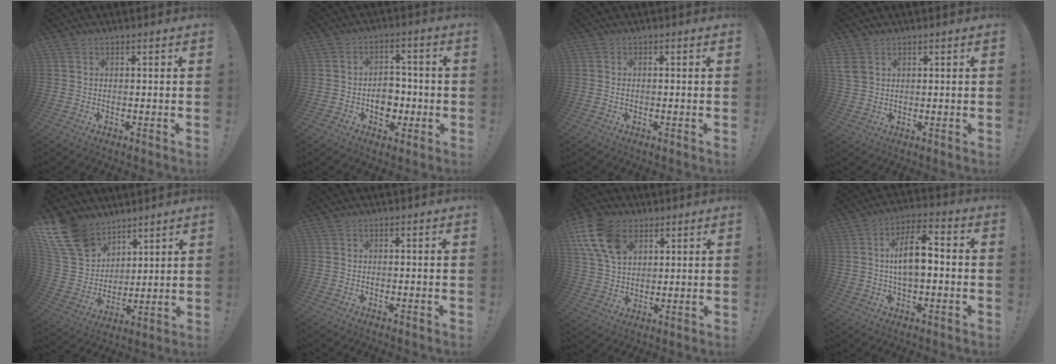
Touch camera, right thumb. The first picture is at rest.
{"total": 8.6, "force": [-1.8, 6.8, 4.9], "torque": [-0.067, 0.014, -0.028]}
{"total": 0.5, "force": [-0.3, 0.4, 0.2], "torque": [-0.010, 0.004, -0.004]}
{"total": 4.0, "force": [2.2, 2.7, 1.9], "torque": [-0.045, -0.006, 0.043]}
{"total": 16.7, "force": [10.2, 11.5, 6.5], "torque": [-0.143, -0.062, 0.206]}
{"total": 0.0}
{"total": 15.8, "force": [7.2, 11.1, 8.7], "torque": [-0.158, -0.026, 0.141]}
{"total": 10.9, "force": [-0.3, 5.2, 9.6], "torque": [-0.160, 0.011, -0.007]}